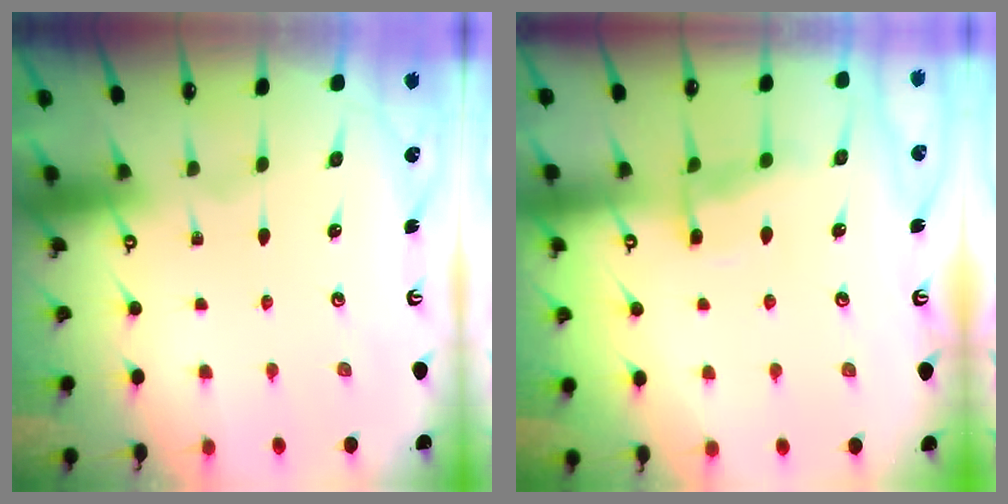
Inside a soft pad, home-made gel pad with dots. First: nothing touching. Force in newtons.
{"total": 9.1, "press": 9.0, "slide": 0.9}